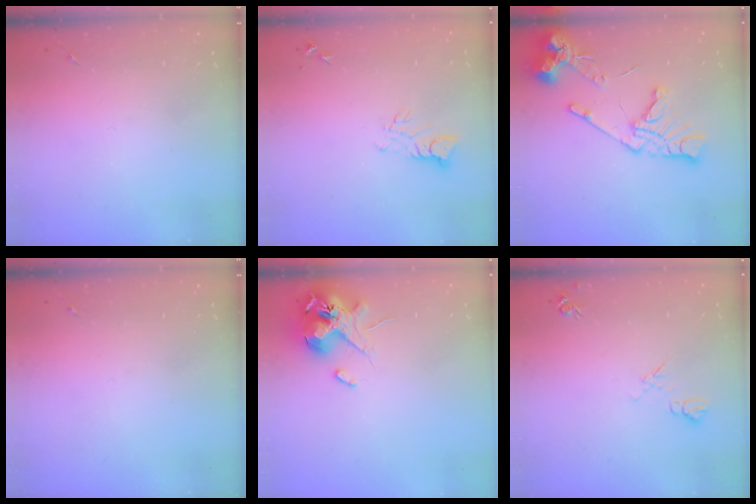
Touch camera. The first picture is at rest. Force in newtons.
{"total": 4.8, "press": 4.8, "slide": 0.5}
{"total": 16.4, "press": 16.3, "slide": 1.9}
{"total": 0.0}
{"total": 13.6, "press": 13.5, "slide": 1.9}
{"total": 7.8, "press": 7.8, "slide": 0.9}